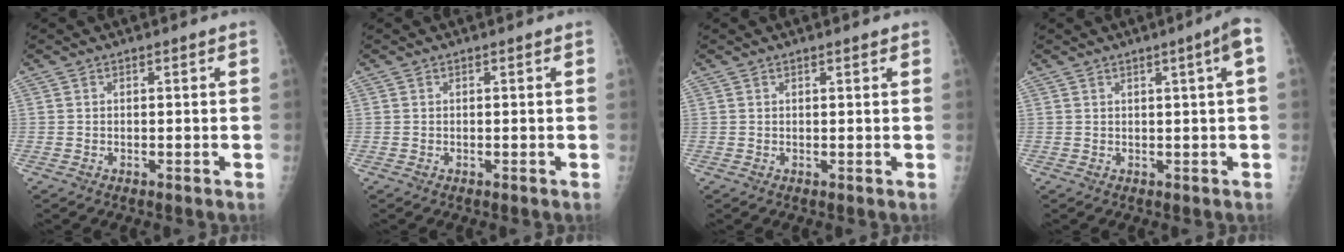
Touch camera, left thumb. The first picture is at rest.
{"total": 0.0}
{"total": 1.3, "force": [0.8, 0.4, 0.9], "torque": [-0.011, -0.002, 0.010]}
{"total": 4.1, "force": [1.0, -0.1, 4.0], "torque": [-0.056, 0.002, 0.014]}